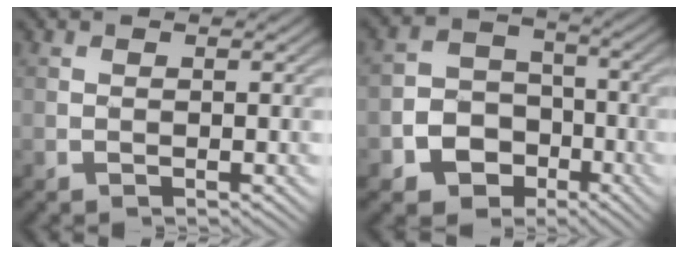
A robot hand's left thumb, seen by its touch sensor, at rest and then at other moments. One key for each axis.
{"total": 8.0, "fx": -3.6, "fy": 6.4, "fz": 2.9, "tx": -0.066, "ty": -0.016, "tz": -0.094}